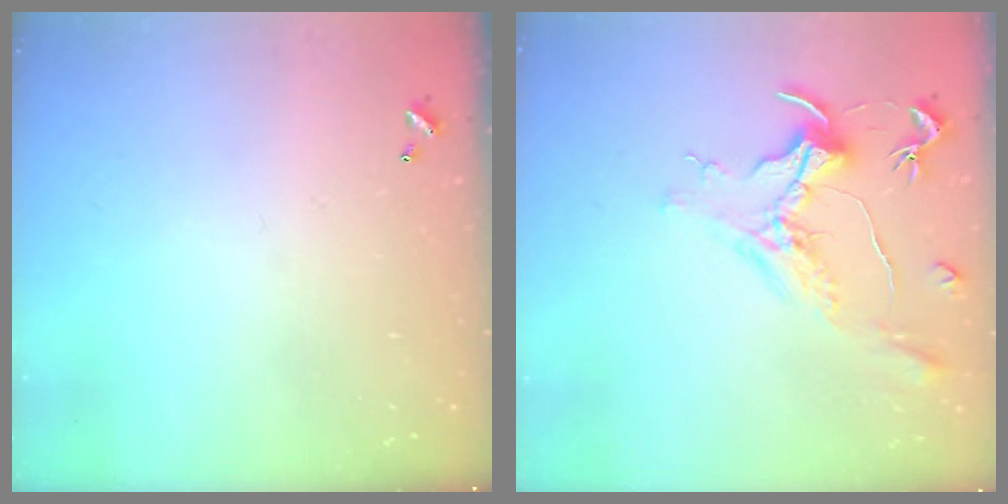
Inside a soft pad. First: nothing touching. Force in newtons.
{"total": 1.5, "press": 1.3, "slide": 0.8}